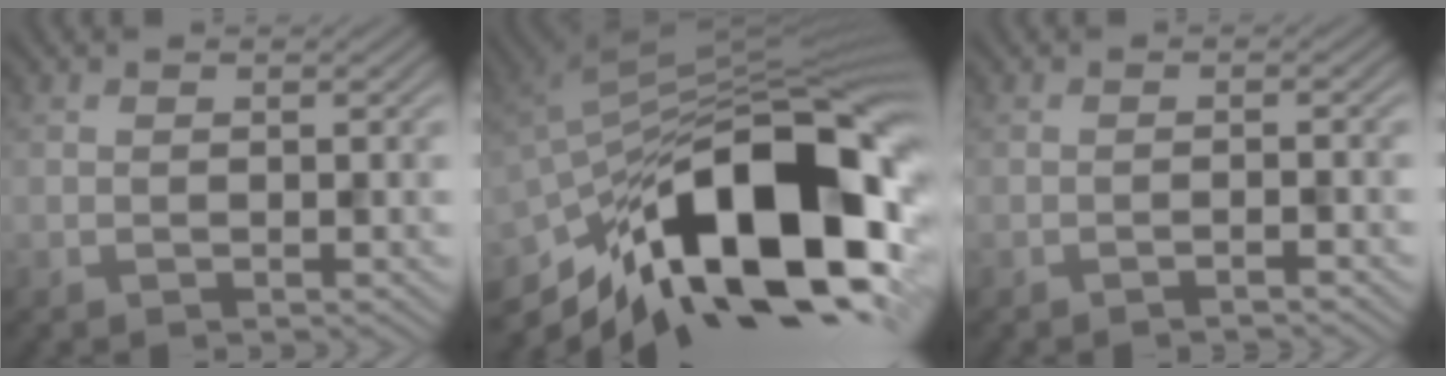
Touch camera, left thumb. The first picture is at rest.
{"total": 18.9, "force": [-8.0, 8.5, 14.8], "torque": [-0.238, -0.010, -0.142]}
{"total": 1.2, "force": [-0.9, 0.0, 0.8], "torque": [-0.009, 0.005, -0.023]}